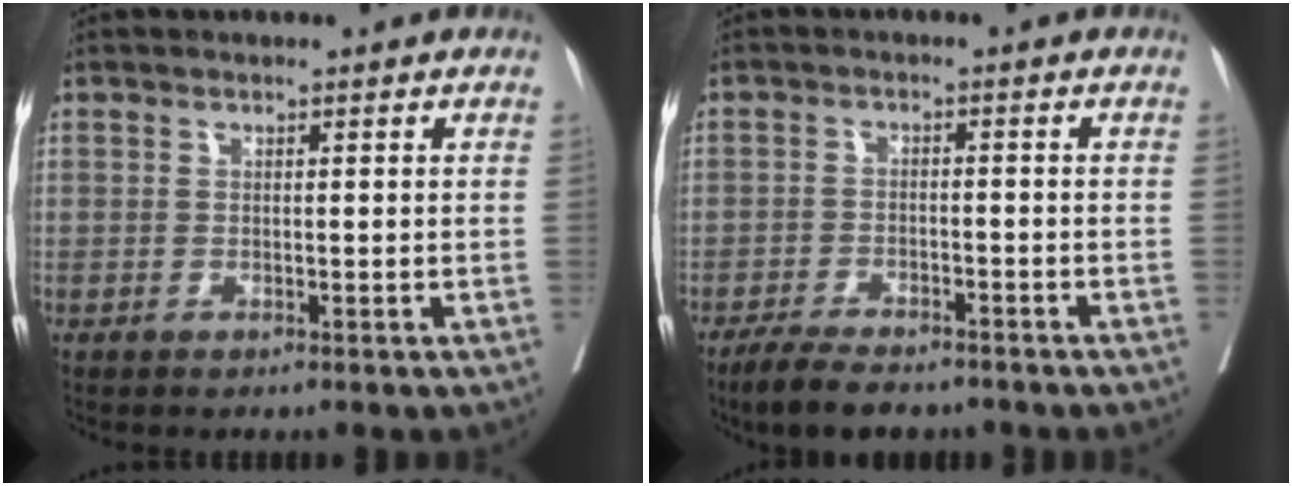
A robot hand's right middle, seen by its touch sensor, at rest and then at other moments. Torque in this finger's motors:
{"motor_torque": [0.16, -0.12, 0.07, 0.04]}